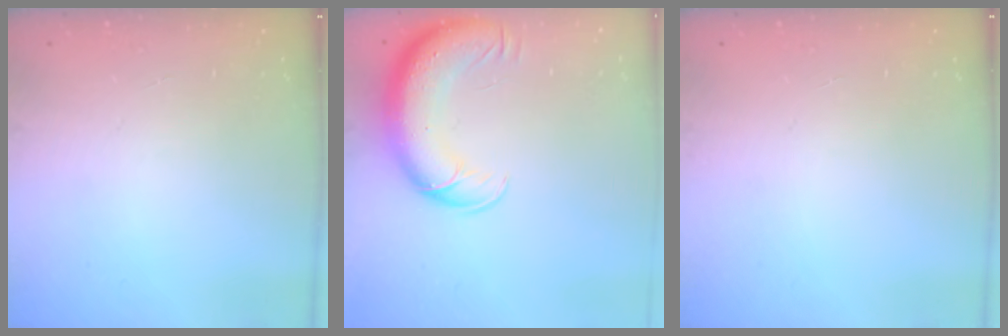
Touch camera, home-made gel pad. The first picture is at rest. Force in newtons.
{"total": 13.5, "press": 13.1, "slide": 3.3}
{"total": 0.0}